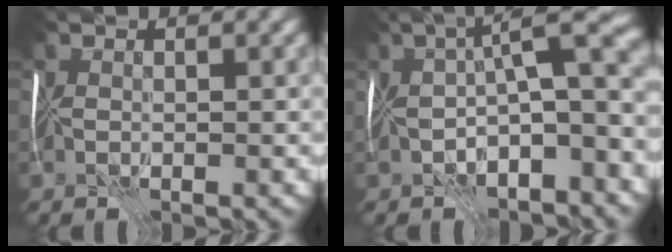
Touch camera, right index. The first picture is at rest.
{"total": 9.3, "force": [-1.2, 2.7, 8.8], "torque": [-0.134, 0.007, -0.027]}